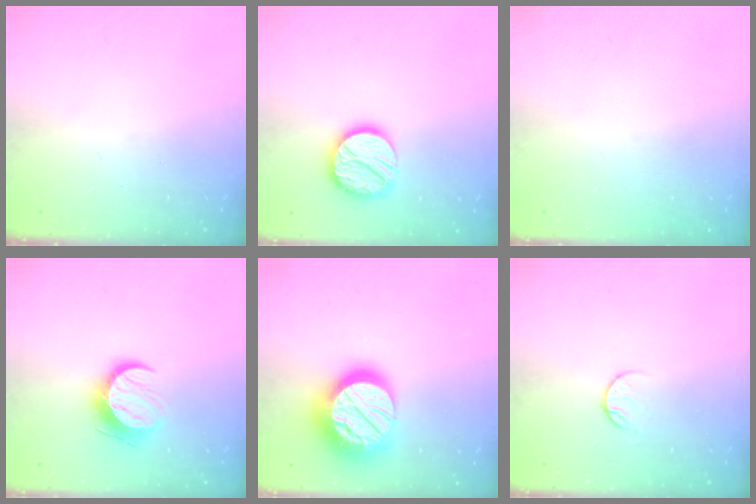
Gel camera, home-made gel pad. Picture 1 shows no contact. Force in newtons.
{"total": 15.2, "press": 15.2, "slide": 1.2}
{"total": 0.6, "press": 0.5, "slide": 0.1}
{"total": 10.4, "press": 10.4, "slide": 0.2}
{"total": 21.9, "press": 21.8, "slide": 1.5}
{"total": 5.4, "press": 5.4, "slide": 0.6}